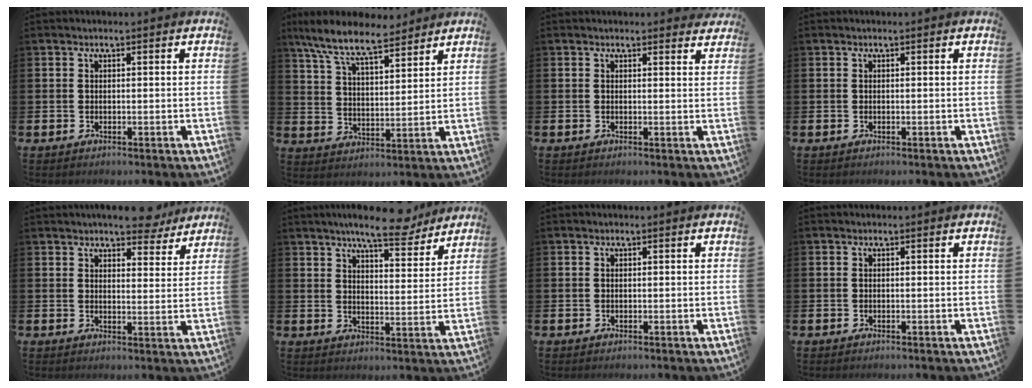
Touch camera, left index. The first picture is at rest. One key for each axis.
{"total": 8.9, "fx": 7.8, "fy": 2.1, "fz": 3.8, "tx": -0.106, "ty": -0.035, "tz": 0.141}
{"total": 1.2, "fx": 1.2, "fy": 0.2, "fz": 0.2, "tx": 0.004, "ty": -0.004, "tz": 0.019}
{"total": 0.0}
{"total": 6.3, "fx": 5.9, "fy": 1.5, "fz": 1.7, "tx": -0.024, "ty": -0.030, "tz": 0.105}
{"total": 8.5, "fx": 7.7, "fy": 1.3, "fz": 3.4, "tx": -0.061, "ty": -0.040, "tz": 0.135}
{"total": 0.0}
{"total": 0.0}